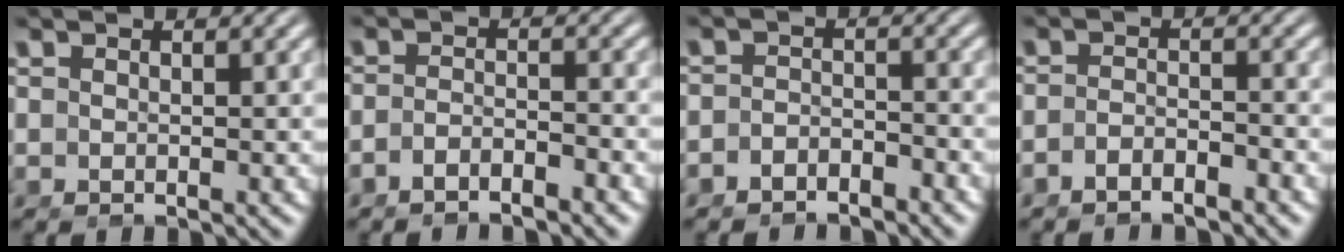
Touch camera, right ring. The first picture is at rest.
{"total": 2.8, "force": [-2.7, 0.4, 0.9], "torque": [-0.014, -0.007, -0.044]}
{"total": 2.9, "force": [-2.8, 0.9, 0.2], "torque": [-0.004, -0.012, -0.045]}
{"total": 2.8, "force": [-2.6, 0.5, 0.7], "torque": [-0.011, -0.007, -0.043]}